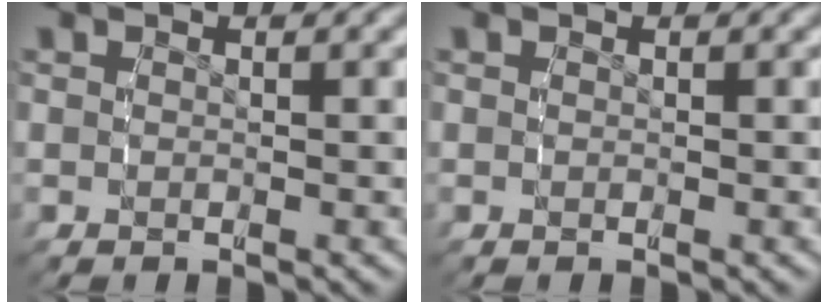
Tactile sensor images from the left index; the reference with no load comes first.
{"total": 0.0}